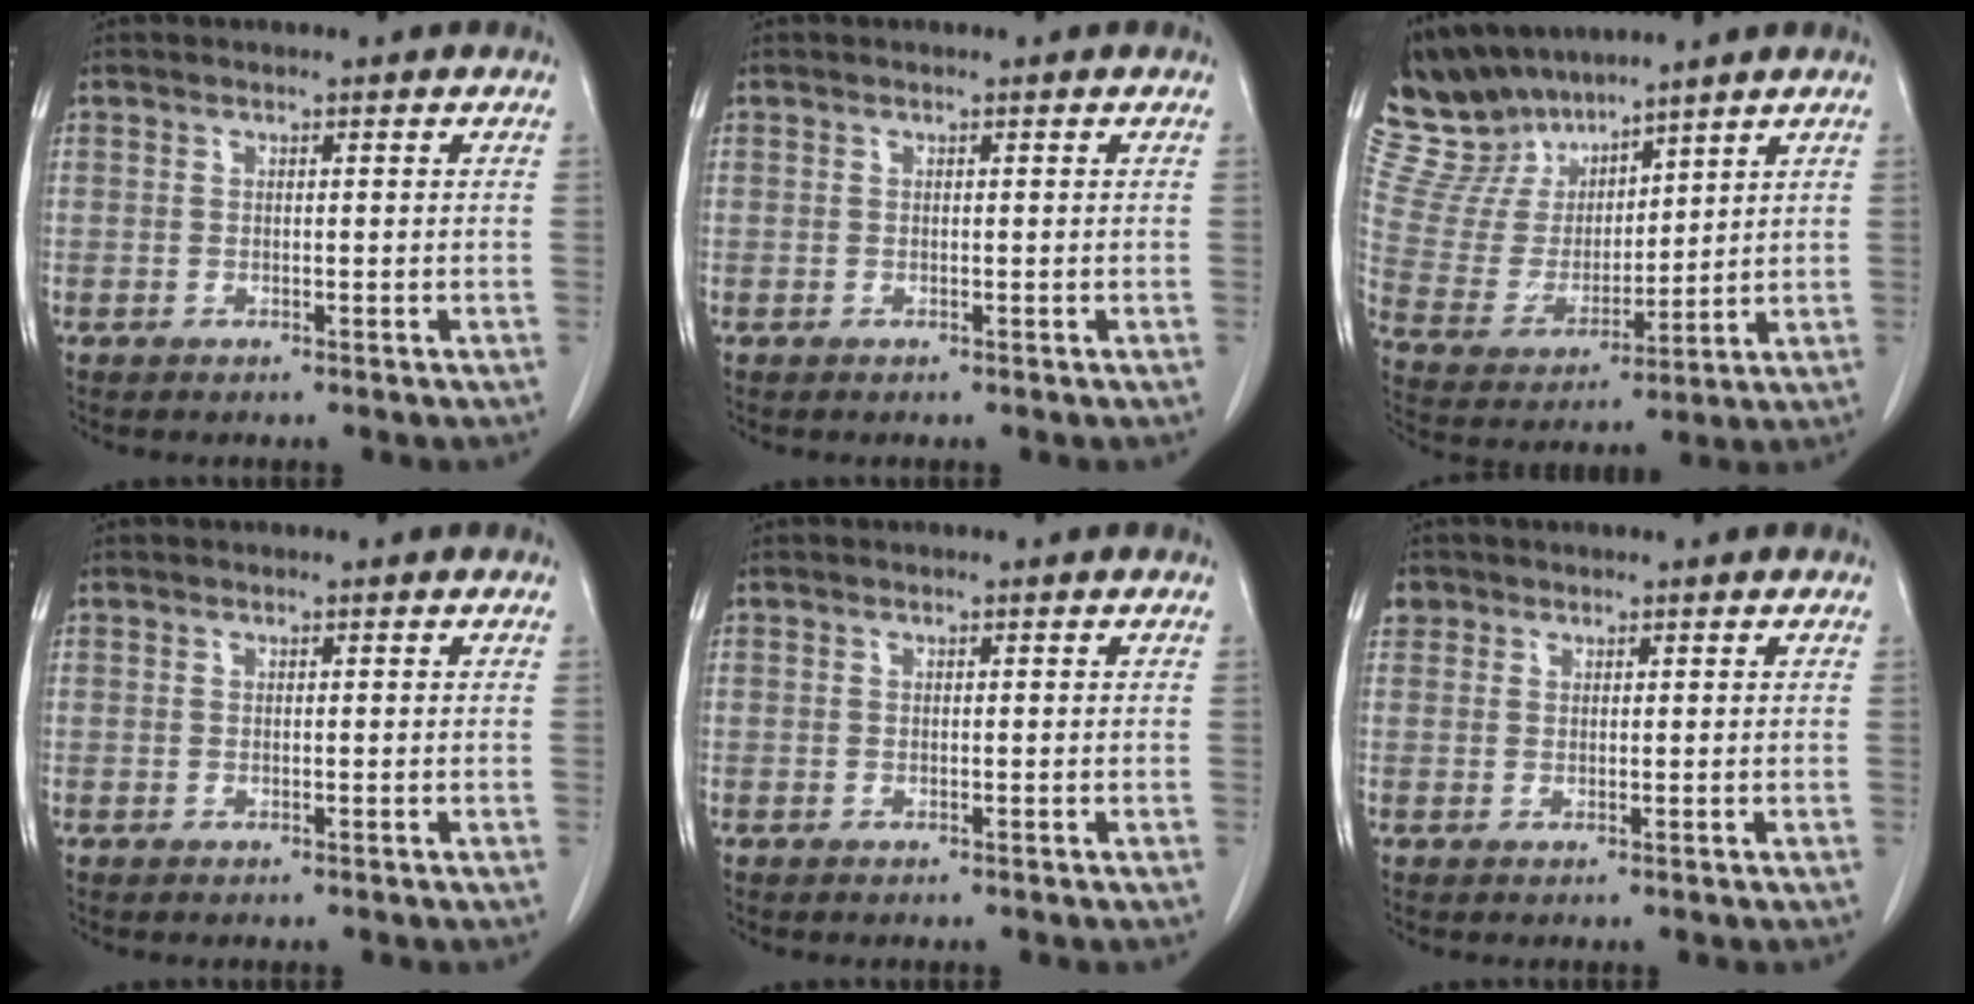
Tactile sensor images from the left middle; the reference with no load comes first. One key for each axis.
{"total": 0.0}
{"total": 12.1, "fx": 11.2, "fy": 3.9, "fz": 2.4, "tx": -0.074, "ty": 0.016, "tz": 0.236}
{"total": 0.0}
{"total": 0.0}
{"total": 2.0, "fx": 1.1, "fy": 1.6, "fz": 0.2, "tx": 0.006, "ty": 0.010, "tz": 0.017}